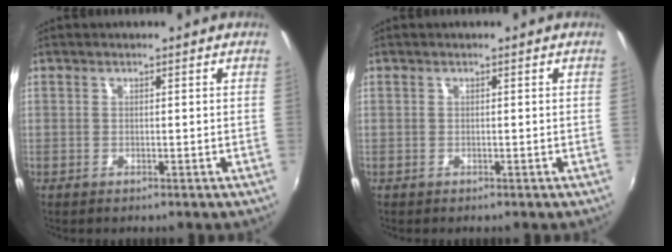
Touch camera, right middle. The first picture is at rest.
{"total": 0.0}